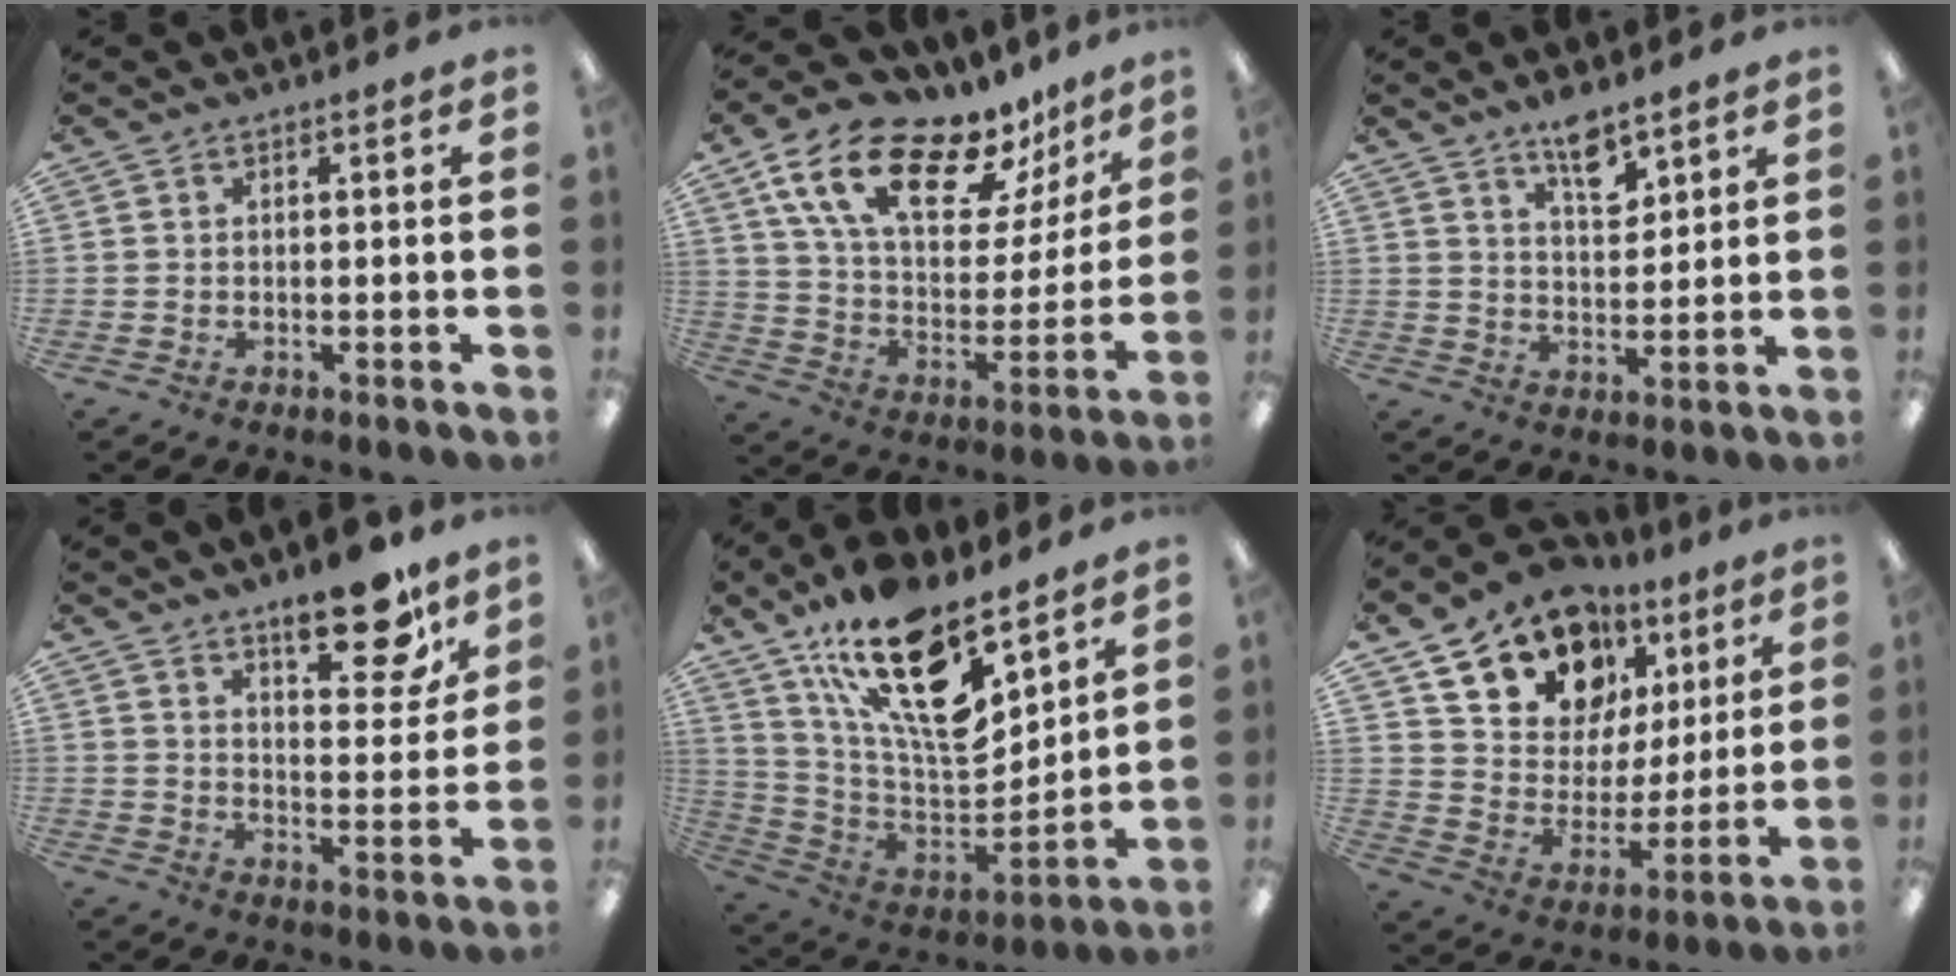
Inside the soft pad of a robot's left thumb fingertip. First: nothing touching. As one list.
[{"total": 21.8, "force": [14.5, 9.5, 13.3], "torque": [-0.227, -0.080, 0.253]}, {"total": 7.4, "force": [5.7, 2.8, 4.0], "torque": [-0.052, -0.039, 0.095]}, {"total": 13.1, "force": [9.5, 4.7, 7.7], "torque": [-0.085, -0.064, 0.157]}, {"total": 22.1, "force": [13.7, 8.7, 15.1], "torque": [-0.270, -0.091, 0.237]}, {"total": 17.4, "force": [11.1, 11.5, 6.8], "torque": [-0.128, -0.058, 0.208]}]